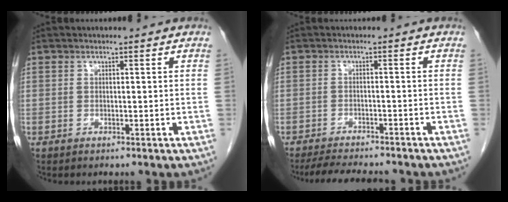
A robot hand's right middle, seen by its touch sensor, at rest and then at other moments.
{"total": 8.5, "force": [-7.7, 1.4, 3.3], "torque": [-0.052, -0.011, -0.113]}